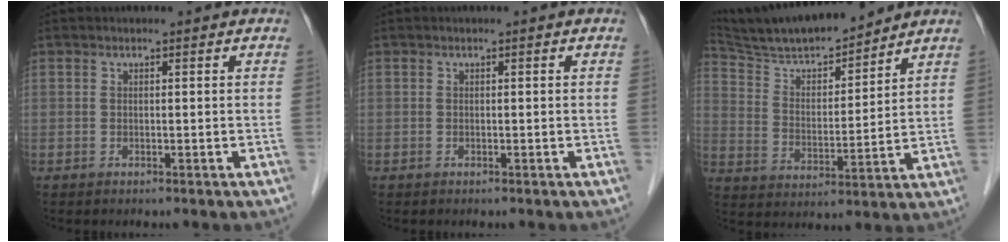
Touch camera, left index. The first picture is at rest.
{"total": 0.0}
{"total": 14.5, "force": [13.3, 1.7, 5.4], "torque": [-0.102, 0.005, 0.235]}